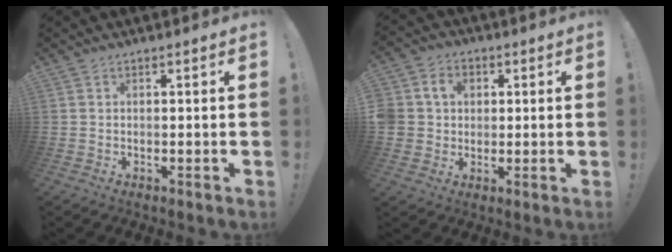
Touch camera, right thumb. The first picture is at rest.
{"total": 7.6, "force": [1.6, 6.9, 2.8], "torque": [-0.054, 0.003, 0.034]}